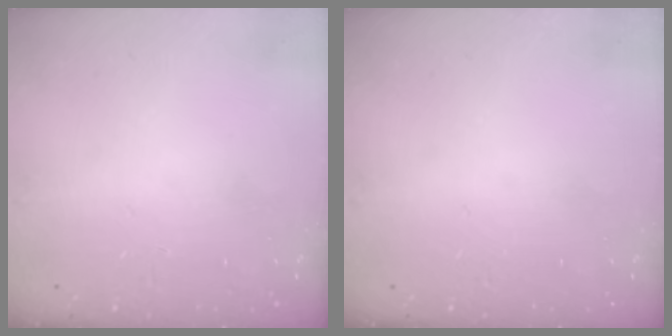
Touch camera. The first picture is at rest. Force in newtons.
{"total": 0.0}